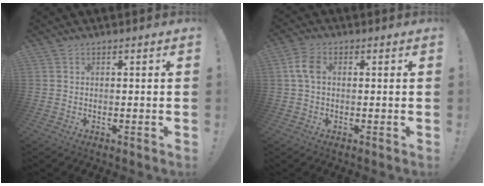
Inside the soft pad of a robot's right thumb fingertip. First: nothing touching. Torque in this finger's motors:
{"motor_torque": [0.14, 0.33, 0.03, 0.00, 0.00]}